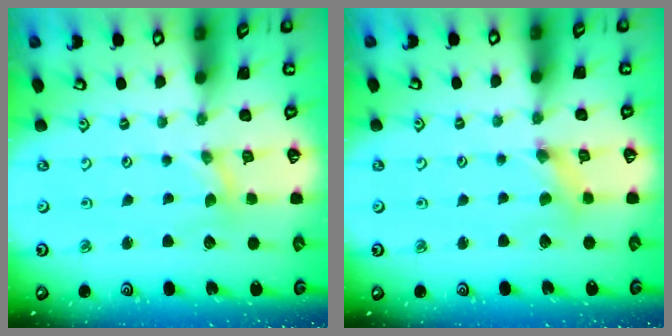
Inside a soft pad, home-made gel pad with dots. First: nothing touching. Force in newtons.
{"total": 1.9, "press": 1.9, "slide": 0.2}